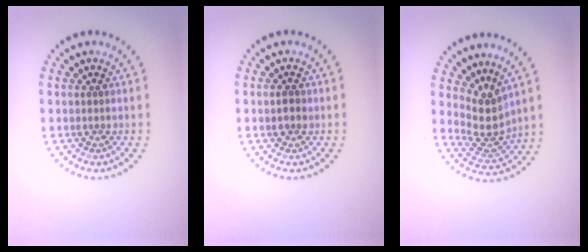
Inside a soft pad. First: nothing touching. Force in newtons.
{"total": 1.2, "press": 1.2, "slide": 0.2}
{"total": 3.5, "press": 2.5, "slide": 2.5}